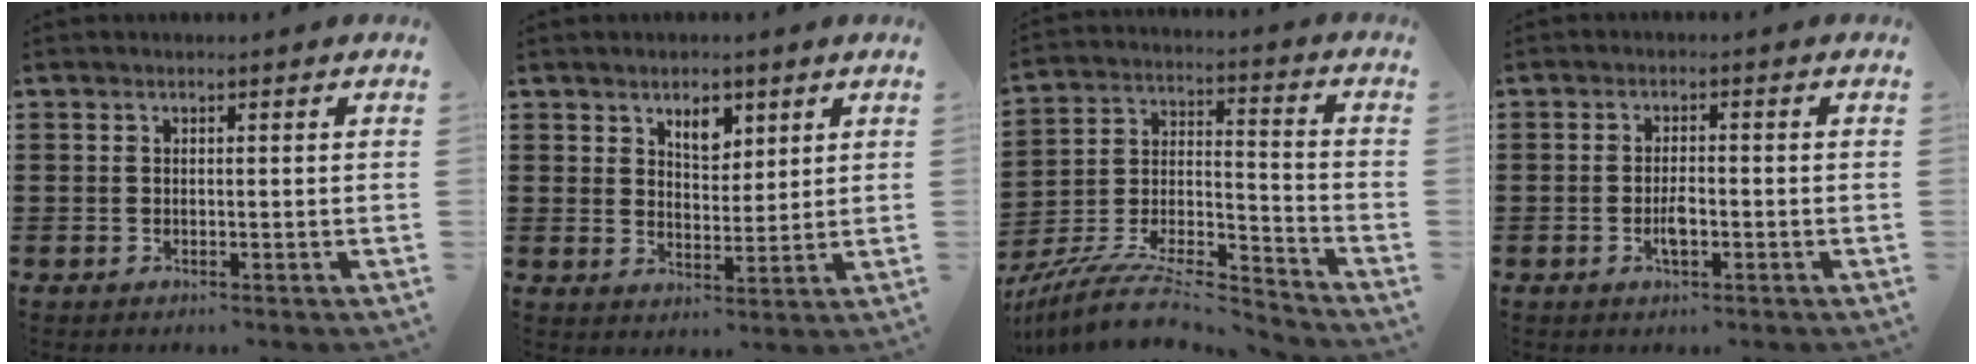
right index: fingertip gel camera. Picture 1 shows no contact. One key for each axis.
{"total": 4.5, "fx": 2.9, "fy": 2.5, "fz": 2.3, "tx": -0.040, "ty": 0.004, "tz": 0.049}
{"total": 8.9, "fx": -8.1, "fy": 1.3, "fz": 3.5, "tx": -0.067, "ty": 0.001, "tz": -0.161}
{"total": 2.7, "fx": -0.8, "fy": 0.8, "fz": 2.5, "tx": -0.045, "ty": 0.001, "tz": -0.015}